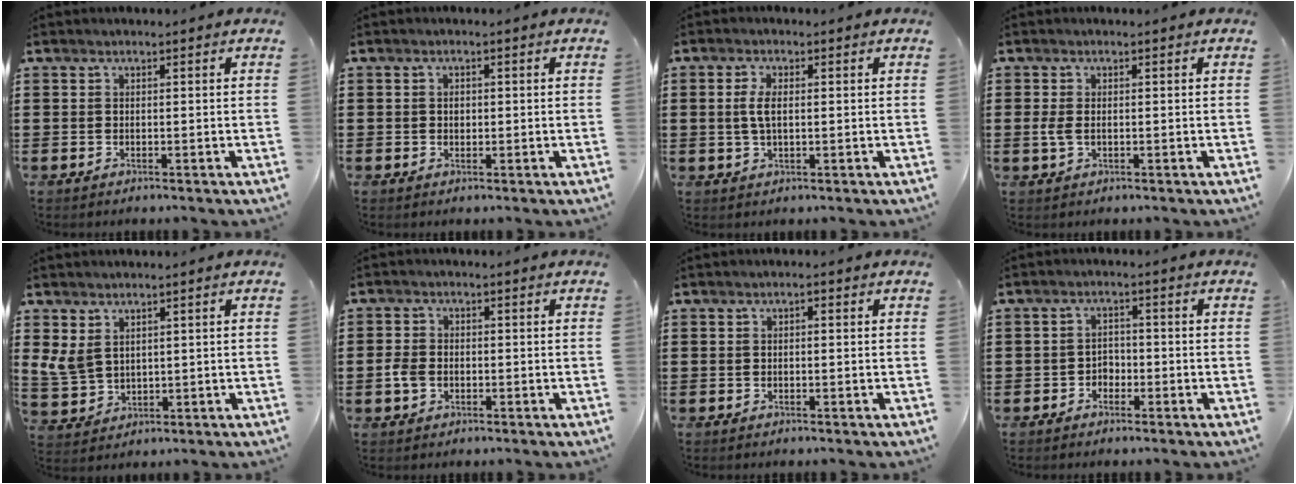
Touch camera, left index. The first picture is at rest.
{"total": 1.1, "force": [0.2, 0.9, 0.7], "torque": [-0.015, 0.006, 0.004]}
{"total": 3.6, "force": [0.4, 1.5, 3.3], "torque": [-0.082, -0.001, 0.001]}
{"total": 2.3, "force": [-0.1, 1.2, 2.0], "torque": [-0.055, -0.003, -0.006]}
{"total": 4.0, "force": [1.9, 2.7, 2.2], "torque": [-0.073, -0.003, 0.033]}
{"total": 3.0, "force": [-0.6, 2.2, 2.0], "torque": [-0.054, -0.002, -0.015]}
{"total": 0.7, "force": [-0.1, 0.4, 0.5], "torque": [-0.011, 0.001, -0.003]}
{"total": 2.0, "force": [-1.4, 1.3, 0.5], "torque": [-0.016, 0.005, -0.032]}